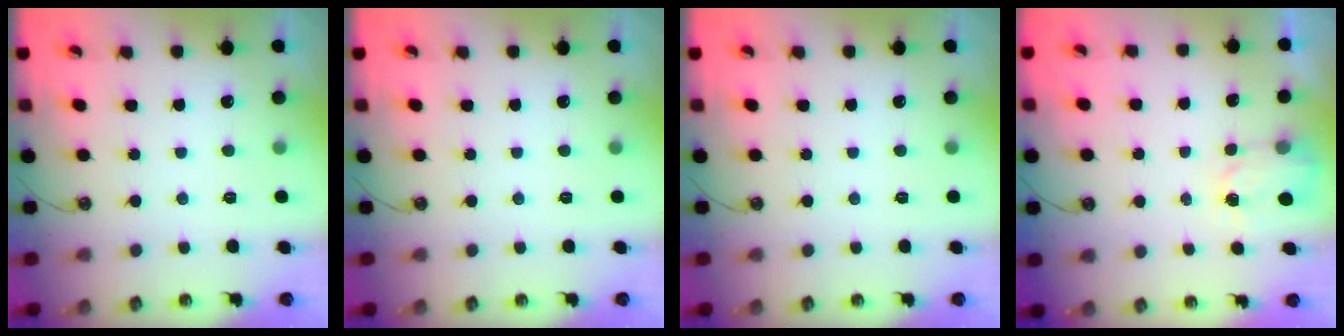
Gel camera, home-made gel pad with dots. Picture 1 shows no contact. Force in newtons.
{"total": 0.0}
{"total": 0.0}
{"total": 2.7, "press": 2.7, "slide": 0.4}